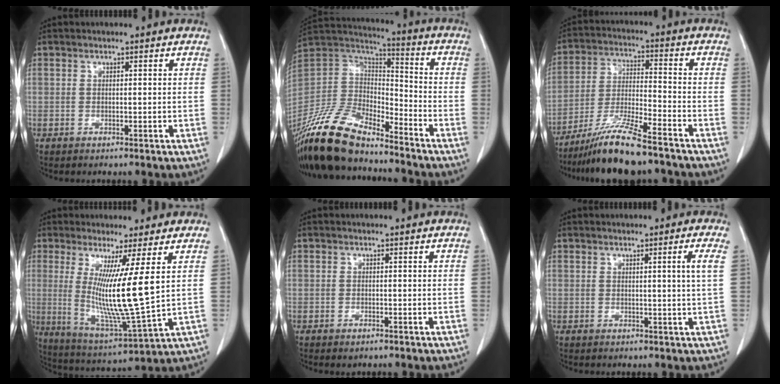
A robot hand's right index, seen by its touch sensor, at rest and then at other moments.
{"total": 18.7, "force": [-15.4, 6.0, 8.8], "torque": [-0.186, 0.004, -0.296]}
{"total": 11.4, "force": [-9.1, 0.5, 6.7], "torque": [-0.128, -0.023, -0.166]}
{"total": 12.9, "force": [2.5, -1.0, 12.6], "torque": [-0.238, -0.047, 0.048]}
{"total": 0.6, "force": [-0.4, 0.3, 0.3], "torque": [-0.008, 0.000, -0.003]}
{"total": 2.5, "force": [0.8, -1.0, 2.2], "torque": [-0.032, -0.009, 0.016]}